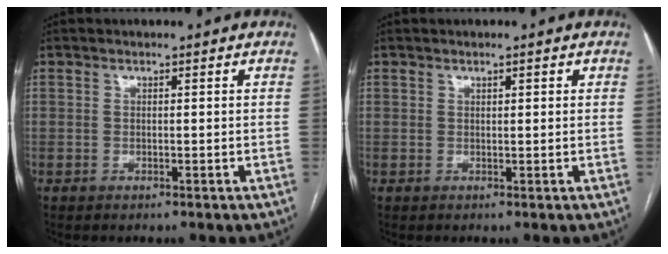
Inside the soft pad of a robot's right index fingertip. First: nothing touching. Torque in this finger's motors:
{"motor_torque": [-0.22, -0.07, -0.01, 0.00]}